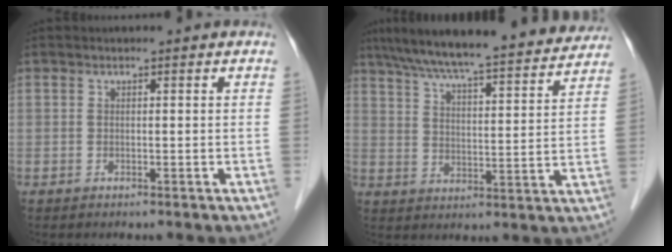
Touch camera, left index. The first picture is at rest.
{"total": 23.7, "force": [21.2, 2.4, 10.2], "torque": [-0.167, 0.000, 0.291]}